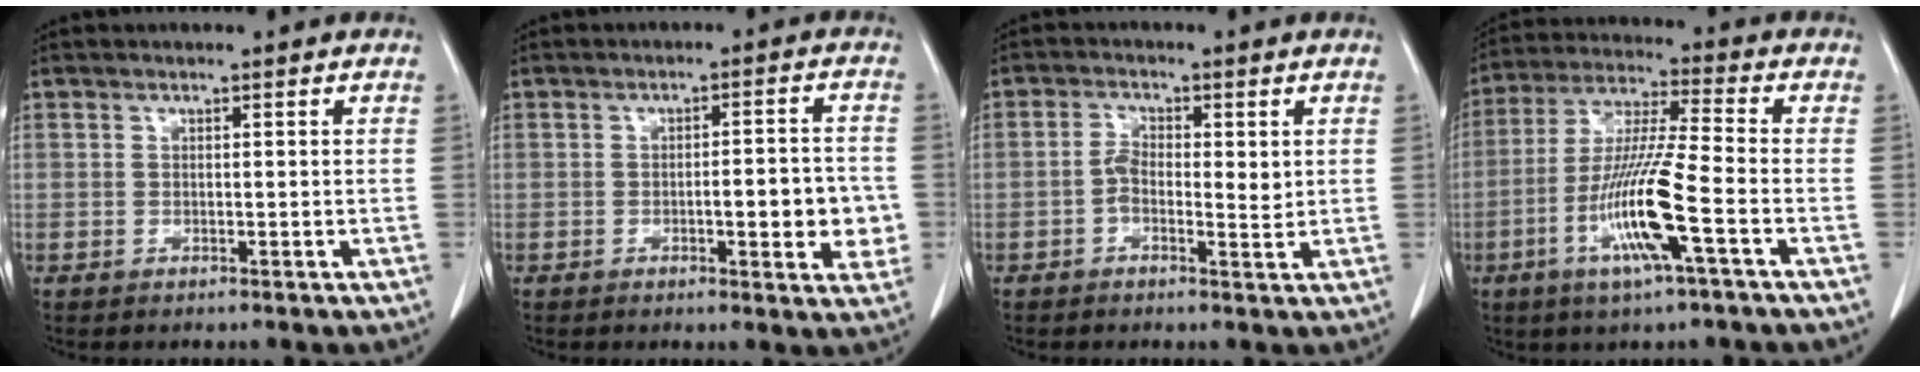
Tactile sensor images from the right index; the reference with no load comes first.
{"total": 7.6, "force": [-1.5, 1.9, 7.2], "torque": [-0.088, 0.005, -0.018]}
{"total": 4.4, "force": [0.1, 2.1, 3.9], "torque": [-0.065, 0.006, -0.001]}
{"total": 13.0, "force": [-4.5, -0.1, 12.1], "torque": [-0.245, -0.010, -0.091]}